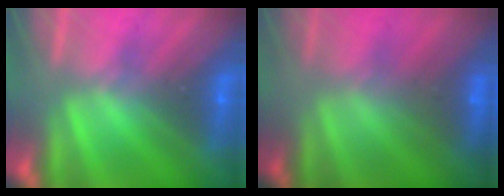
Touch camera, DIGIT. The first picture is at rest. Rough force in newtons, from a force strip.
{"total": 2.4}